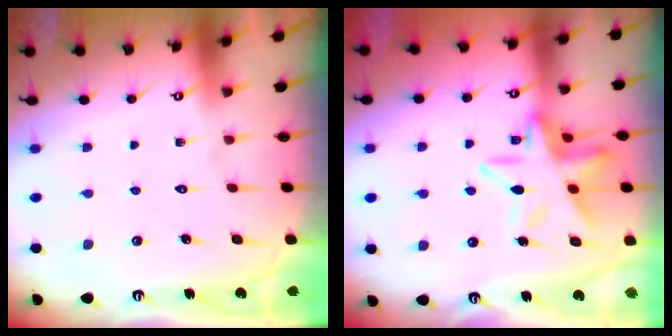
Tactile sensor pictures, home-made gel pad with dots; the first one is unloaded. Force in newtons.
{"total": 14.9, "press": 14.9, "slide": 1.5}